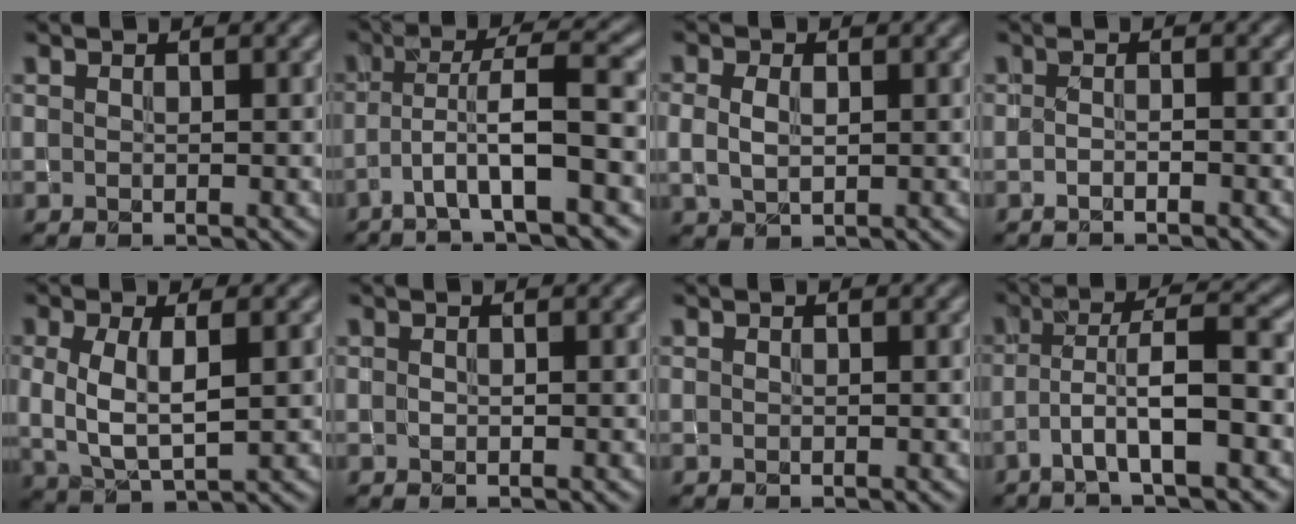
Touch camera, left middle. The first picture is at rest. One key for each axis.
{"total": 6.9, "fx": -2.9, "fy": 1.1, "fz": 6.2, "tx": -0.103, "ty": 0.015, "tz": -0.056}
{"total": 2.4, "fx": 0.3, "fy": 1.6, "fz": 1.7, "tx": -0.038, "ty": -0.001, "tz": 0.009}
{"total": 1.1, "fx": -0.9, "fy": 0.2, "fz": 0.7, "tx": -0.013, "ty": -0.009, "tz": -0.018}
{"total": 4.3, "fx": 0.5, "fy": 1.9, "fz": 3.8, "tx": -0.081, "ty": -0.003, "tz": 0.014}
{"total": 0.0}
{"total": 0.0}
{"total": 6.0, "fx": -2.2, "fy": 1.0, "fz": 5.5, "tx": -0.101, "ty": 0.010, "tz": -0.045}